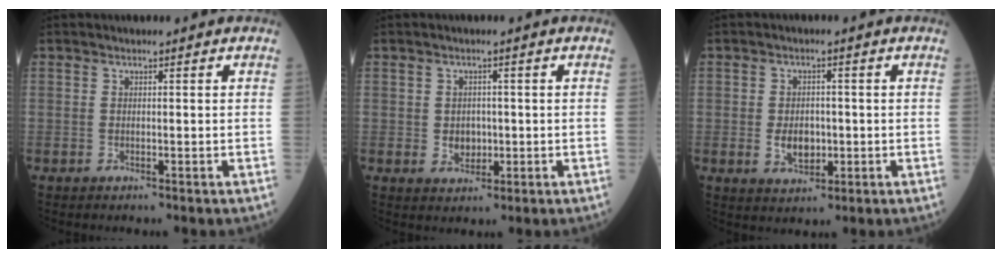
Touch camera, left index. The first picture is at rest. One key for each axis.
{"total": 2.7, "fx": -0.2, "fy": 2.2, "fz": 1.5, "tx": -0.024, "ty": 0.005, "tz": 0.004}
{"total": 4.2, "fx": -0.8, "fy": 2.9, "fz": 3.0, "tx": -0.055, "ty": 0.000, "tz": -0.004}